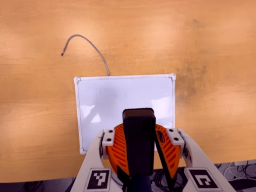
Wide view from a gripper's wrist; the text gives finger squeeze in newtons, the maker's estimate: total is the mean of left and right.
{"total": 7.9, "left": 8.6, "right": 7.3}